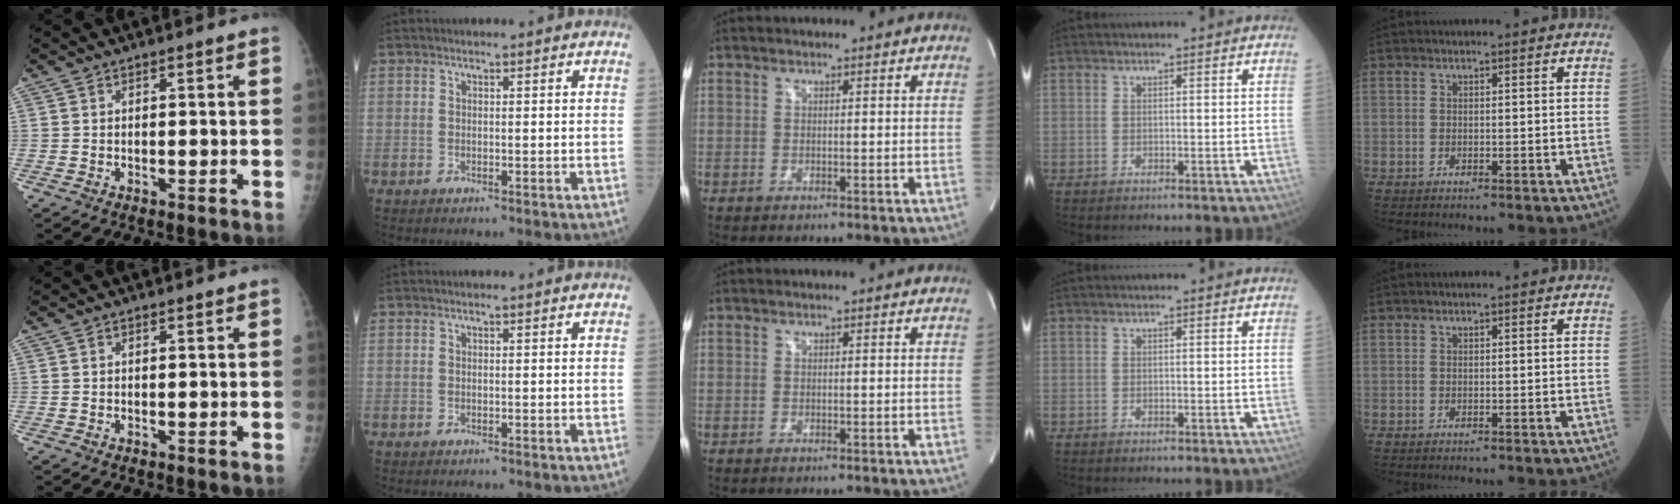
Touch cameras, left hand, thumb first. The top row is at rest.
{}